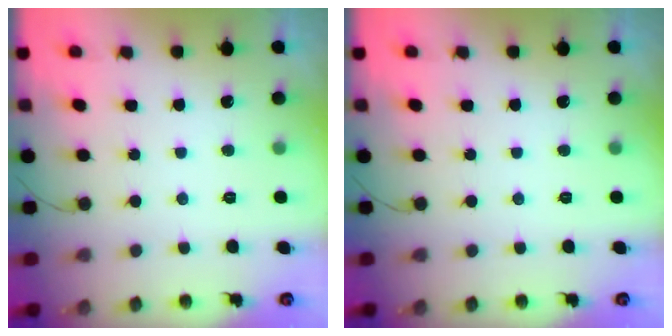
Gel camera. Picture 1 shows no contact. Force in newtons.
{"total": 0.0}